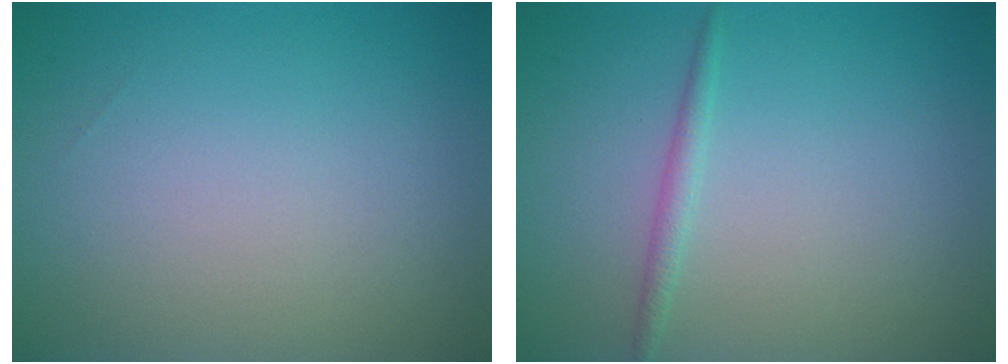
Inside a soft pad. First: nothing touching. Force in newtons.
{"total": 1.1, "press": 1.1, "slide": 0.0}